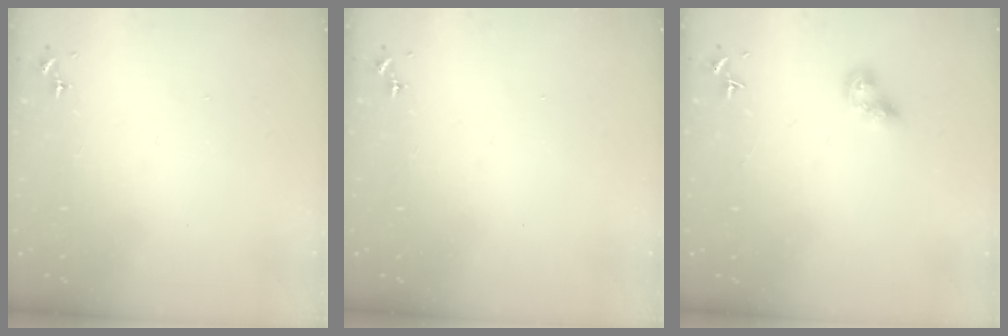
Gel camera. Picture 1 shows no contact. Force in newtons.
{"total": 0.0}
{"total": 7.1, "press": 7.0, "slide": 0.8}